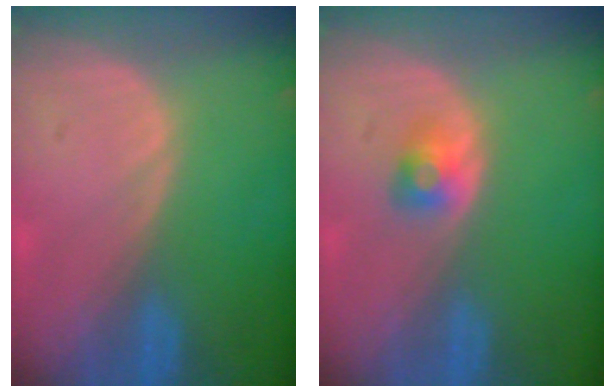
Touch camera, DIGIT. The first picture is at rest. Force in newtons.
{"total": 2.6, "press": 2.4, "slide": 1.2}